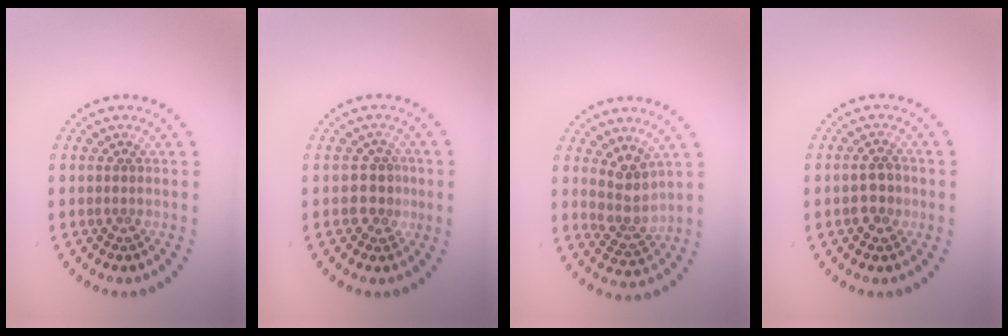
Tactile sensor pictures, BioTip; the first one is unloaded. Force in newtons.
{"total": 2.4, "press": 2.2, "slide": 1.0}
{"total": 3.0, "press": 2.4, "slide": 1.8}
{"total": 2.3, "press": 2.3, "slide": 0.3}